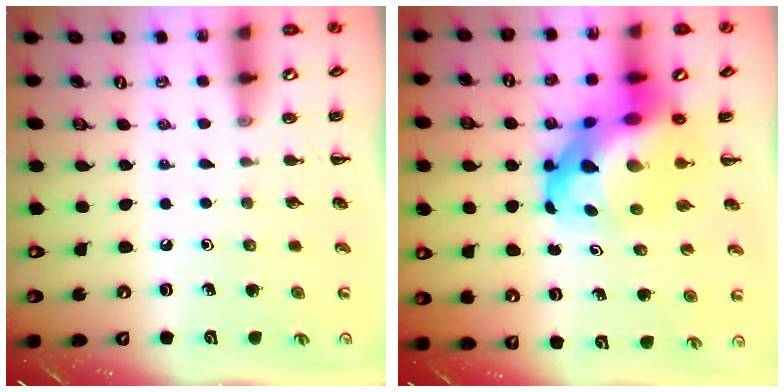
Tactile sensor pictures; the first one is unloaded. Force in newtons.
{"total": 15.9, "press": 15.4, "slide": 4.2}